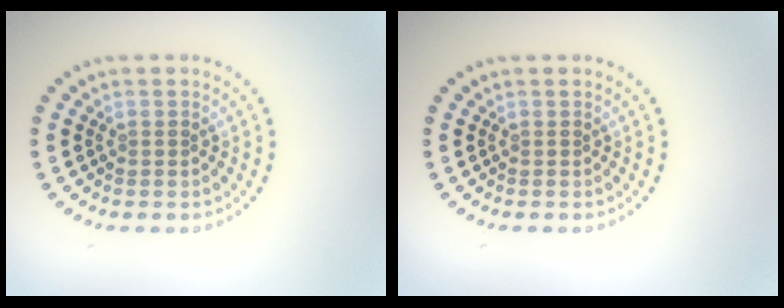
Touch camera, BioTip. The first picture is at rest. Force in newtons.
{"total": 0.0}